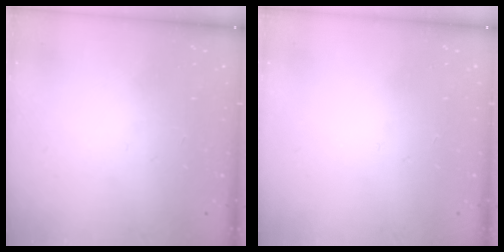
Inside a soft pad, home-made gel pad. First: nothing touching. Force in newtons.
{"total": 0.0}